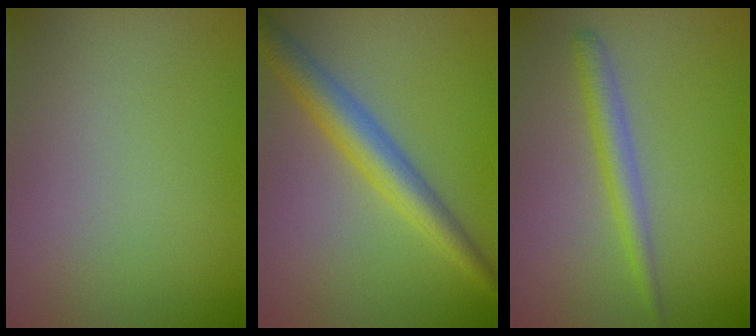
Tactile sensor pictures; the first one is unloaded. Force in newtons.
{"total": 4.3, "press": 4.3, "slide": 0.1}
{"total": 2.2, "press": 2.2, "slide": 0.1}